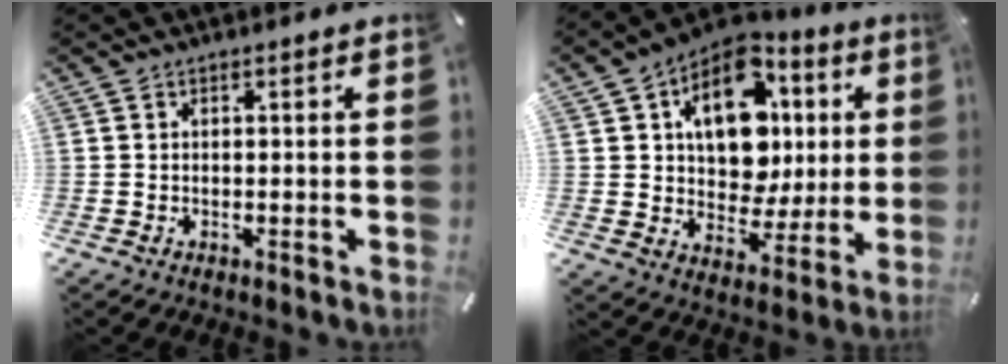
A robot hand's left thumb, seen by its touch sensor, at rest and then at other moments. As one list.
[{"total": 16.1, "force": [4.7, 11.8, 9.8], "torque": [-0.141, -0.024, 0.089]}]